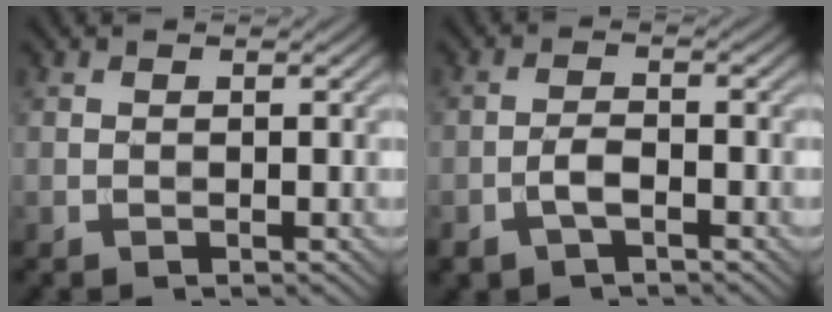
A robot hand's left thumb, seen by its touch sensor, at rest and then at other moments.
{"total": 3.2, "force": [-1.8, 1.5, 2.2], "torque": [-0.046, 0.002, -0.040]}